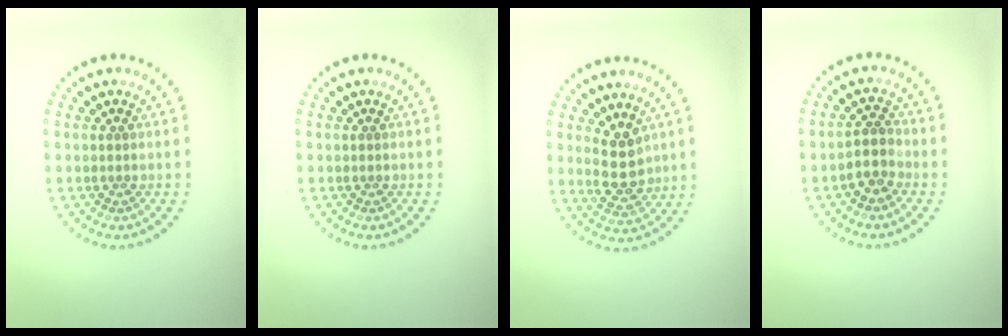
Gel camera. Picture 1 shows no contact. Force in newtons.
{"total": 0.0}
{"total": 3.5, "press": 3.4, "slide": 1.0}
{"total": 2.4, "press": 2.0, "slide": 1.3}